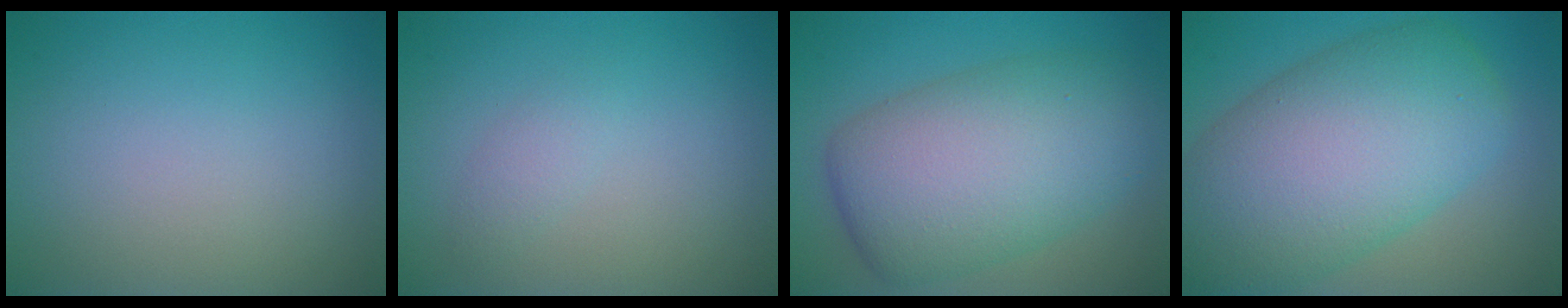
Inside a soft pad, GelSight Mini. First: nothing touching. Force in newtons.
{"total": 1.2, "press": 1.2, "slide": 0.0}
{"total": 10.3, "press": 10.3, "slide": 0.2}
{"total": 12.2, "press": 12.2, "slide": 0.2}